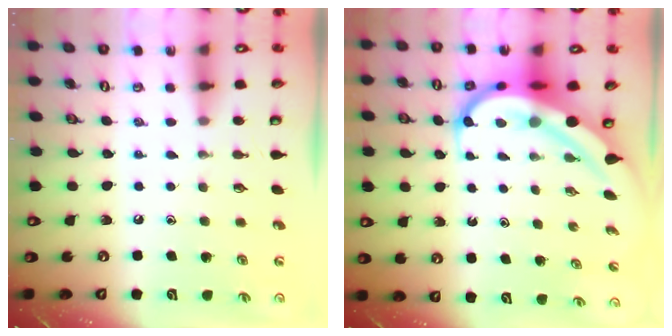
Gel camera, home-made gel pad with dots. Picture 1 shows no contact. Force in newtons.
{"total": 10.0, "press": 9.8, "slide": 1.6}